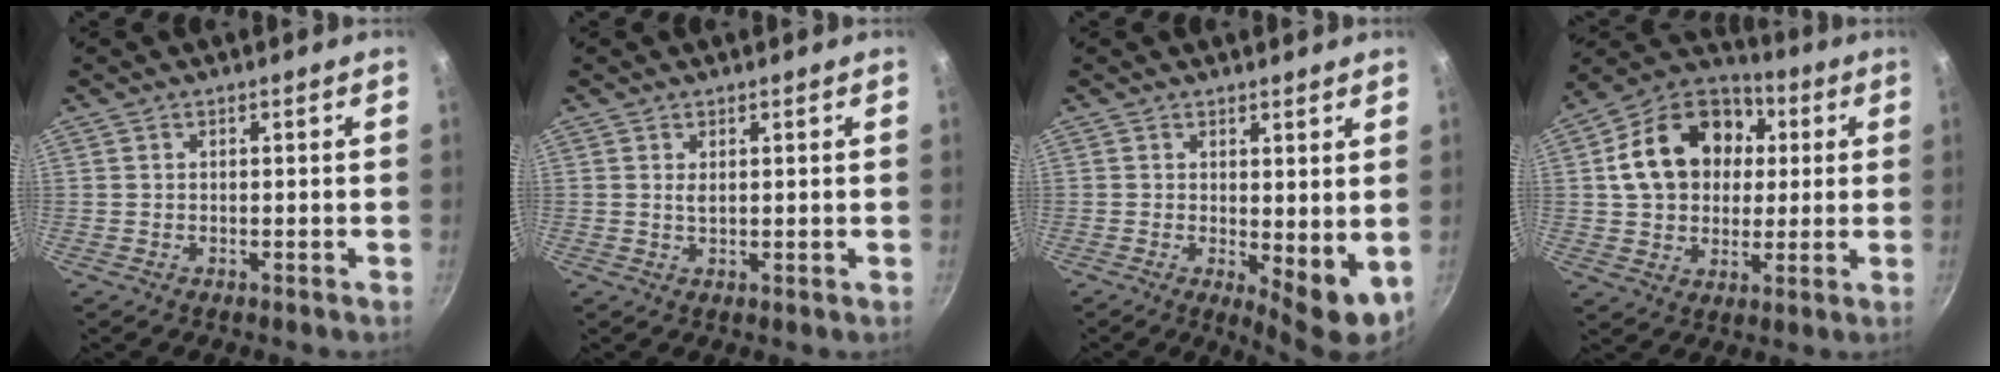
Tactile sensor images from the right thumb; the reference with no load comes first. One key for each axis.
{"total": 1.3, "fx": 0.5, "fy": 0.5, "fz": 1.1, "tx": -0.019, "ty": -0.004, "tz": 0.010}
{"total": 6.9, "fx": 0.6, "fy": 2.9, "fz": 6.2, "tx": -0.077, "ty": -0.015, "tz": 0.017}
{"total": 19.6, "fx": 3.6, "fy": 15.1, "fz": 11.9, "tx": -0.179, "ty": 0.028, "tz": 0.053}